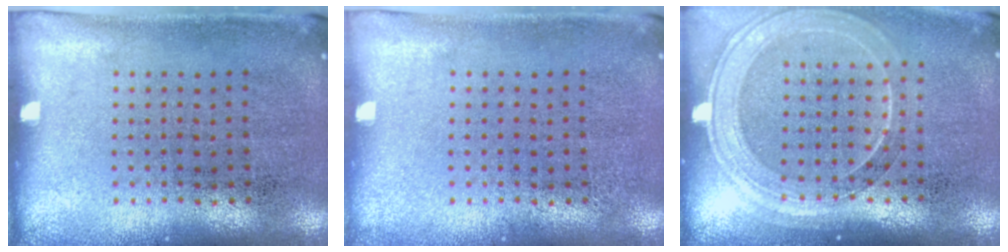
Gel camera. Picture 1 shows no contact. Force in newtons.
{"total": 0.0}
{"total": 1.9, "press": 1.7, "slide": 0.8}